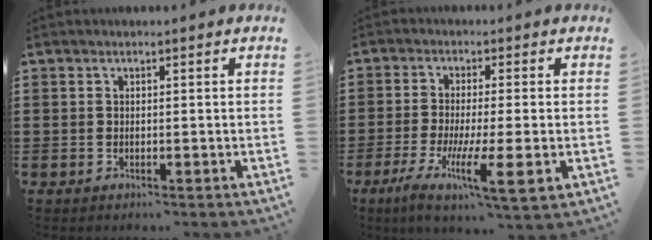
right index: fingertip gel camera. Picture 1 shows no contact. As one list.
[{"total": 7.8, "force": [-2.9, 1.1, 7.1], "torque": [-0.133, -0.012, -0.049]}]